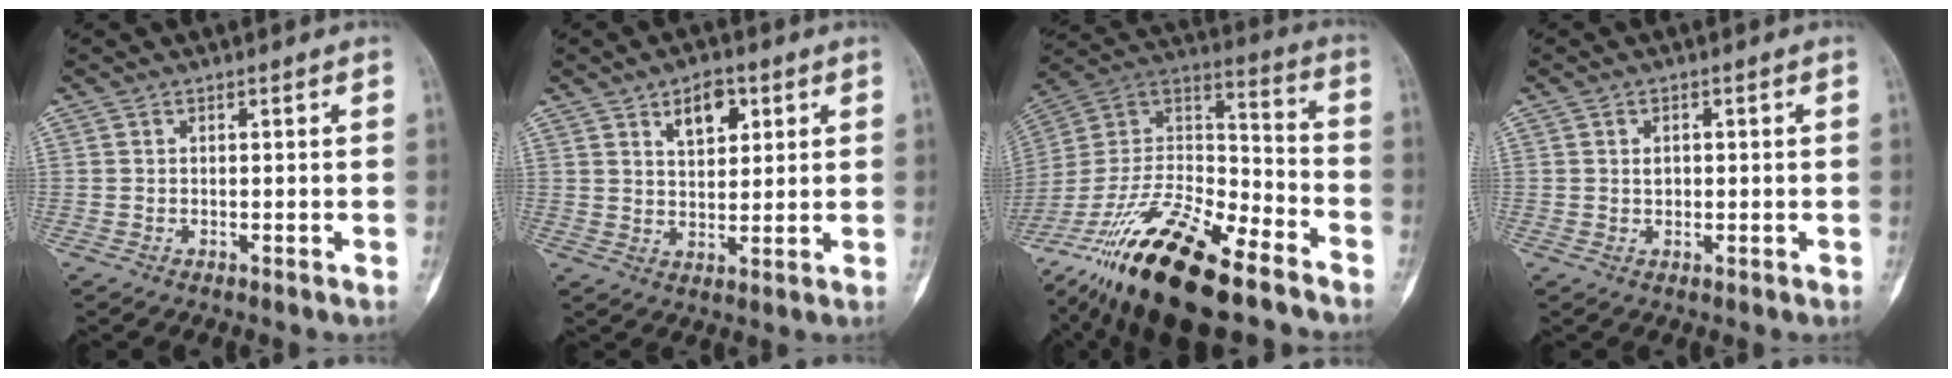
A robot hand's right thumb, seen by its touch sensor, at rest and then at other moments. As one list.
[{"total": 6.6, "force": [3.1, 3.9, 4.3], "torque": [-0.038, -0.015, 0.048]}, {"total": 29.0, "force": [-19.5, 10.1, 19.0], "torque": [-0.360, 0.049, -0.347]}, {"total": 2.0, "force": [0.1, 1.7, 1.0], "torque": [-0.002, 0.004, 0.002]}]